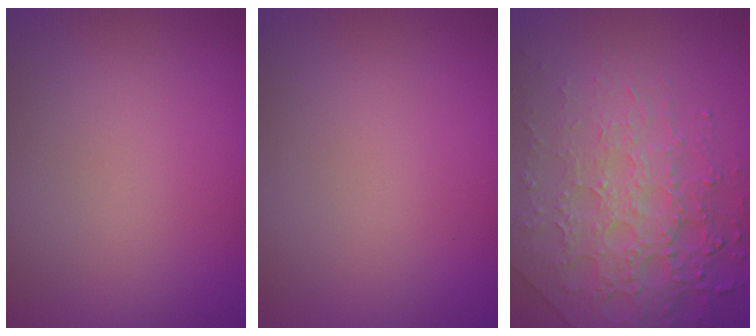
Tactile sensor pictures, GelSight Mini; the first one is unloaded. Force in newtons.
{"total": 0.0}
{"total": 8.0, "press": 5.6, "slide": 5.8}